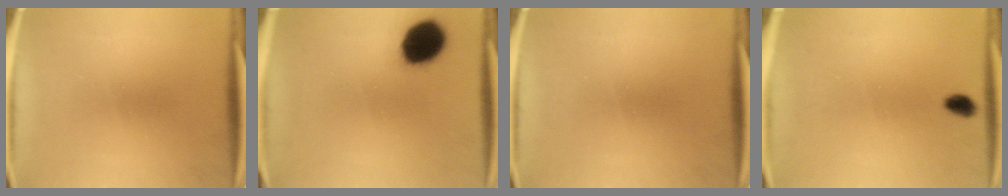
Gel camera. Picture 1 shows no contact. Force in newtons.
{"total": 13.4}
{"total": 0.0}
{"total": 2.1}